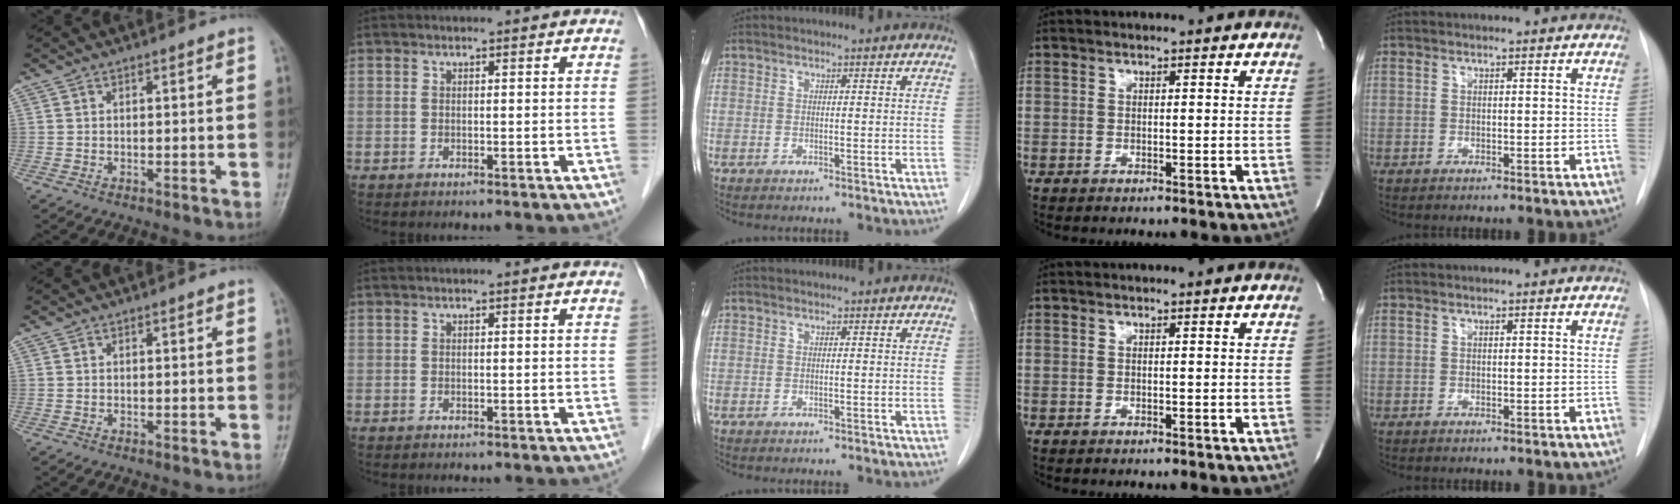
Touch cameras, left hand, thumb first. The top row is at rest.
{}